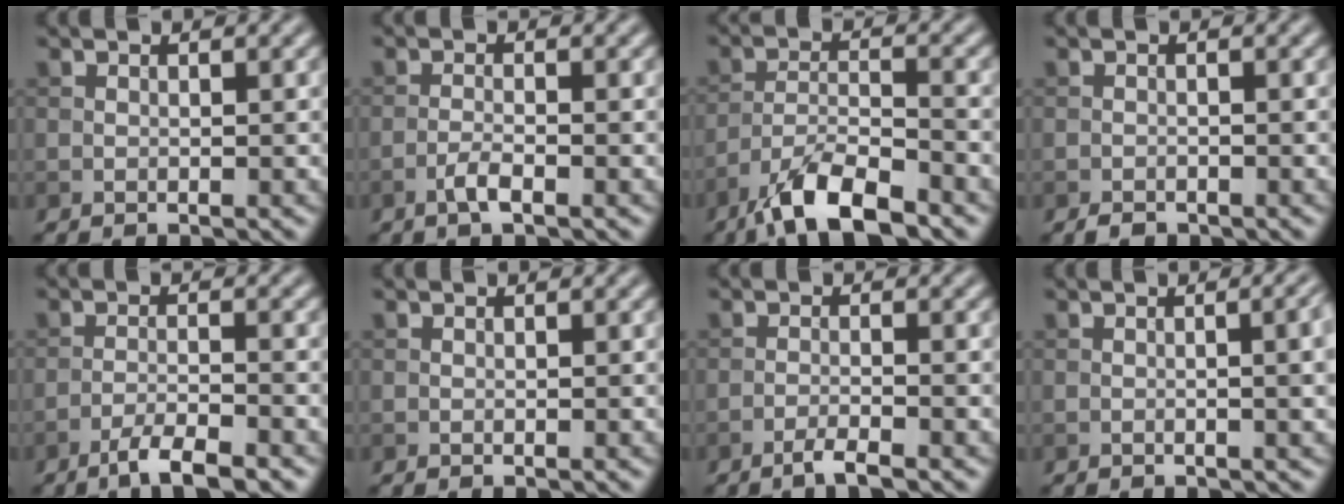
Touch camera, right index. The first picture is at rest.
{"total": 1.8, "force": [-1.0, 0.3, 1.4], "torque": [-0.028, 0.004, -0.023]}
{"total": 7.2, "force": [-5.3, 2.0, 4.6], "torque": [-0.078, -0.001, -0.100]}
{"total": 1.1, "force": [-0.9, 0.5, 0.3], "torque": [-0.003, -0.003, -0.017]}
{"total": 3.6, "force": [-2.7, 0.5, 2.4], "torque": [-0.042, 0.004, -0.056]}
{"total": 0.0}
{"total": 2.1, "force": [-1.4, 0.3, 1.5], "torque": [-0.023, 0.004, -0.033]}
{"total": 5.4, "force": [0.0, 2.3, 4.9], "torque": [-0.031, 0.012, -0.002]}